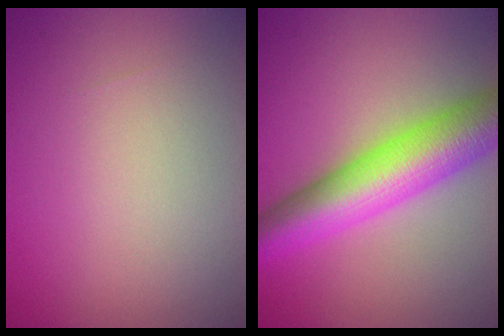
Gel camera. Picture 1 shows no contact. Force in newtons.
{"total": 9.2, "press": 9.2, "slide": 0.0}